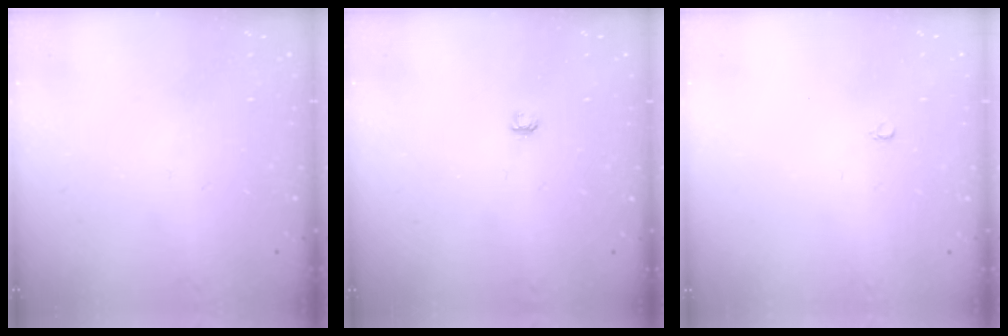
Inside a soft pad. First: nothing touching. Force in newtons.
{"total": 2.8, "press": 2.8, "slide": 0.3}
{"total": 2.4, "press": 2.4, "slide": 0.2}